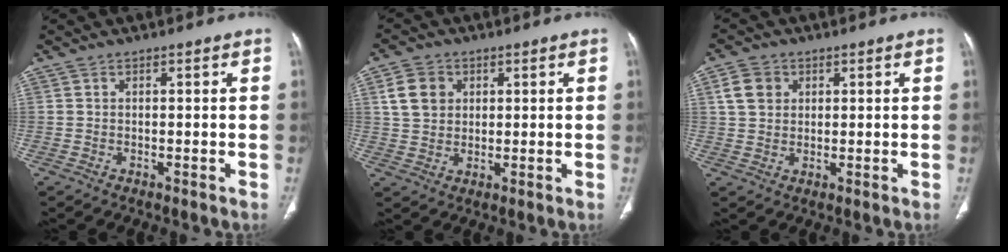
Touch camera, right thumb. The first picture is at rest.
{"total": 6.4, "force": [2.0, 5.2, 3.2], "torque": [-0.038, 0.000, 0.037]}
{"total": 5.1, "force": [1.6, 4.1, 2.4], "torque": [-0.029, 0.002, 0.029]}